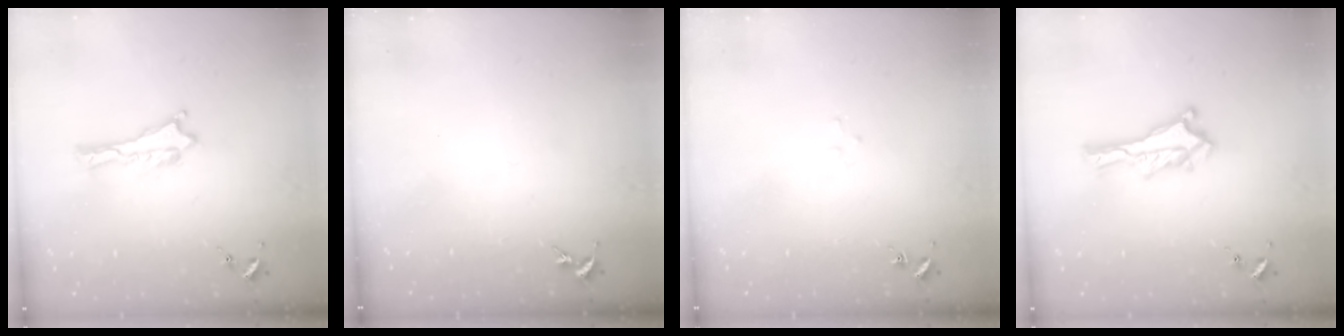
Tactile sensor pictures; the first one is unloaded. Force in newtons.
{"total": 0.0}
{"total": 1.6, "press": 1.6, "slide": 0.1}
{"total": 0.0}